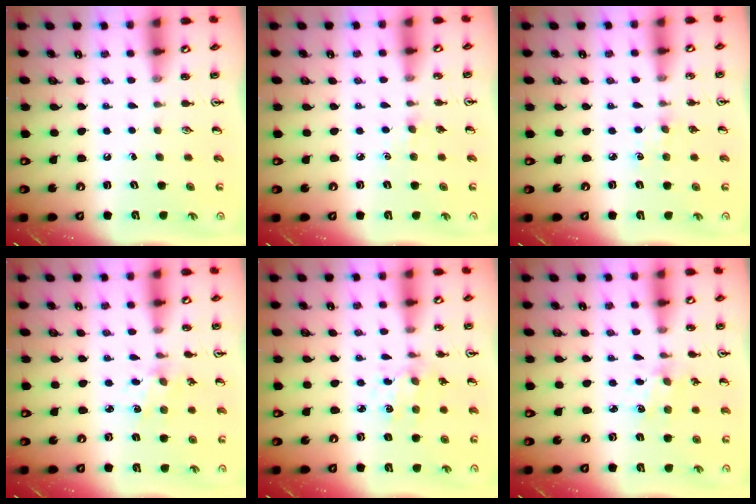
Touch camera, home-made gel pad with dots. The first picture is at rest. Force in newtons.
{"total": 2.8, "press": 2.7, "slide": 0.5}
{"total": 2.8, "press": 2.7, "slide": 0.4}
{"total": 2.3, "press": 2.3, "slide": 0.3}
{"total": 1.9, "press": 1.9, "slide": 0.2}
{"total": 2.3, "press": 2.3, "slide": 0.4}